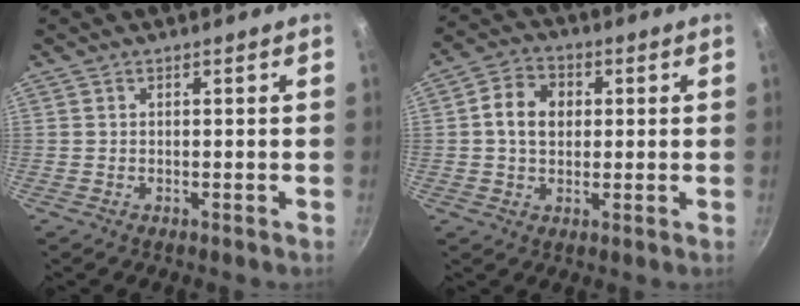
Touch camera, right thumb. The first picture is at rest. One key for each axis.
{"total": 7.5, "fx": 1.0, "fy": 5.9, "fz": 4.6, "tx": -0.061, "ty": 0.009, "tz": 0.005}